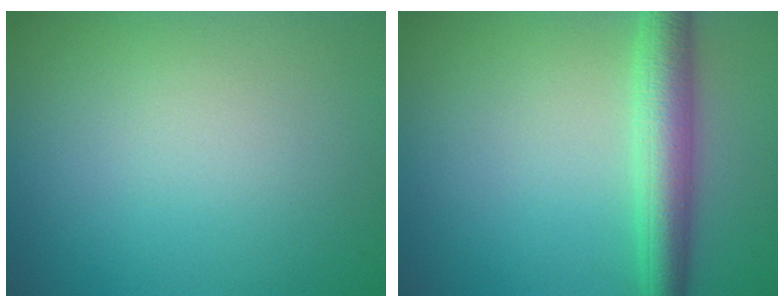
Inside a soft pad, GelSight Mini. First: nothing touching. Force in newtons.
{"total": 4.4, "press": 4.4, "slide": 0.2}